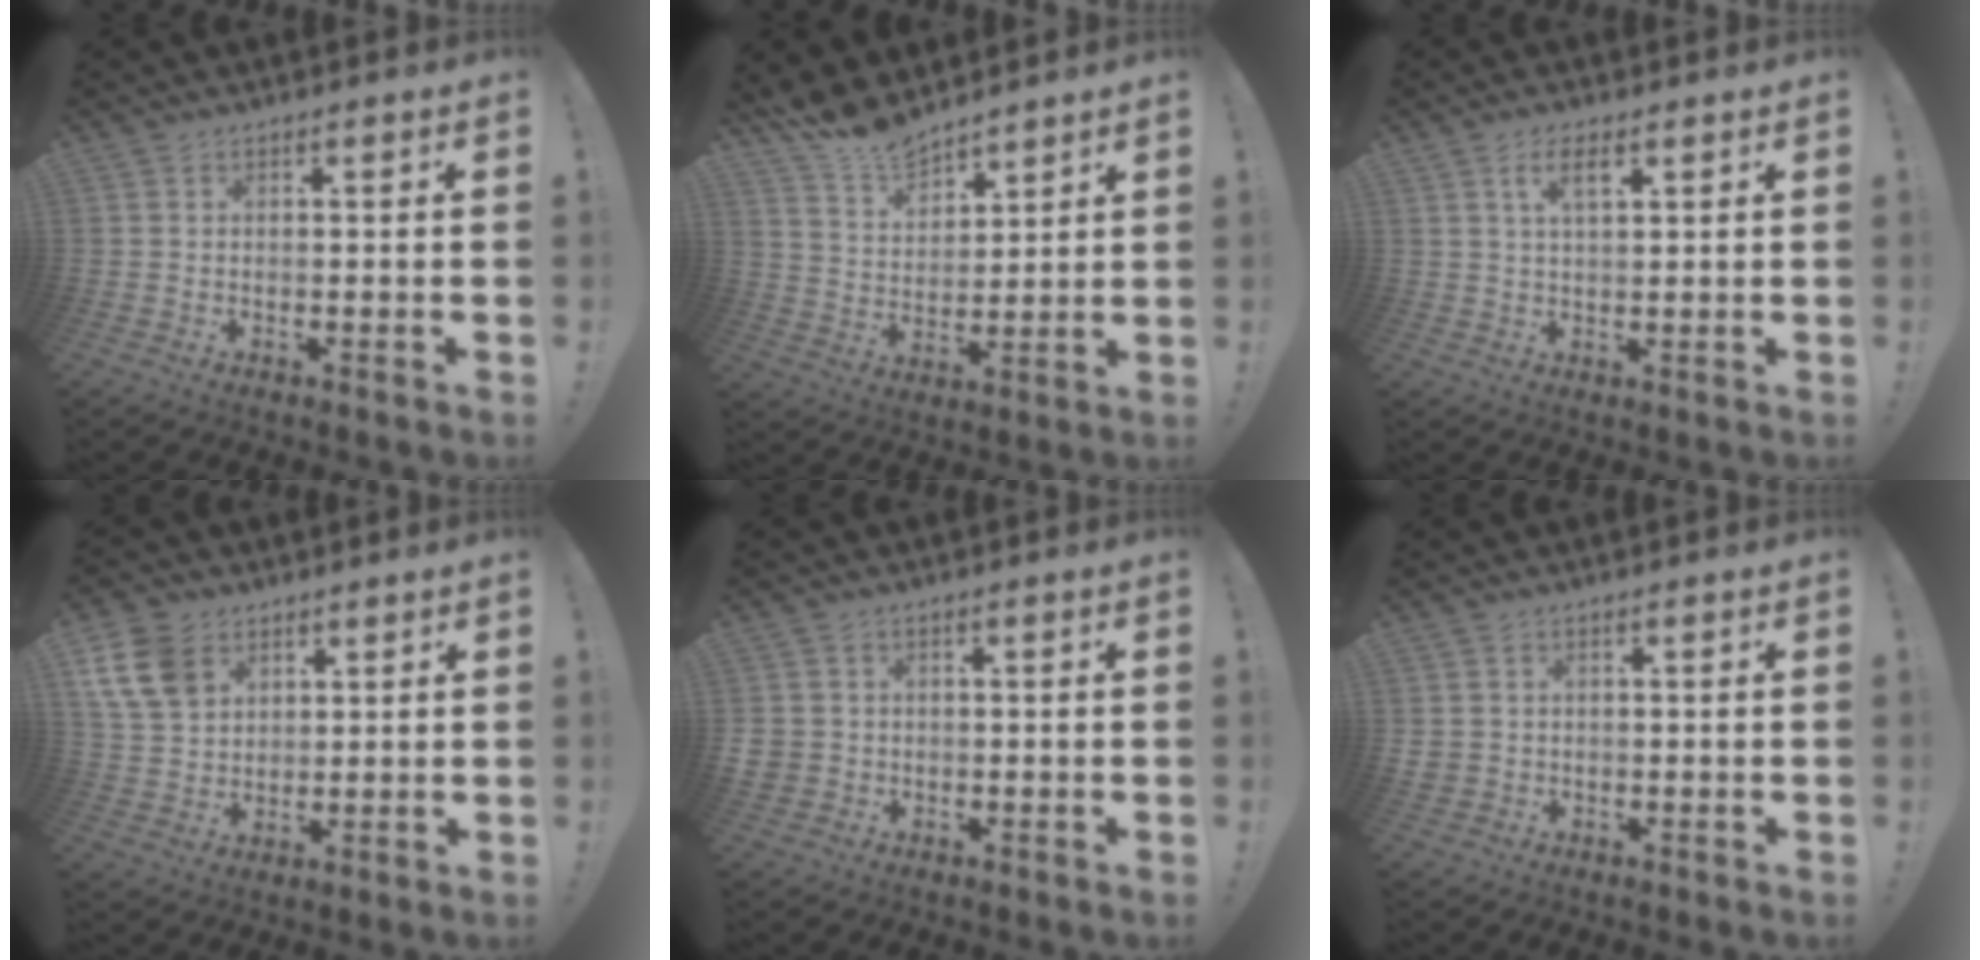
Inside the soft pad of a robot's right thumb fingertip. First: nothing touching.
{"total": 10.2, "force": [9.5, 3.1, 2.0], "torque": [-0.057, -0.074, 0.186]}
{"total": 4.9, "force": [2.3, 1.9, 4.0], "torque": [-0.071, -0.002, 0.038]}
{"total": 12.9, "force": [6.1, 9.6, 6.2], "torque": [-0.109, -0.021, 0.125]}
{"total": 3.4, "force": [-0.1, 3.3, 1.1], "torque": [-0.023, 0.001, 0.001]}
{"total": 2.2, "force": [0.4, 2.0, 0.8], "torque": [-0.017, 0.002, 0.011]}